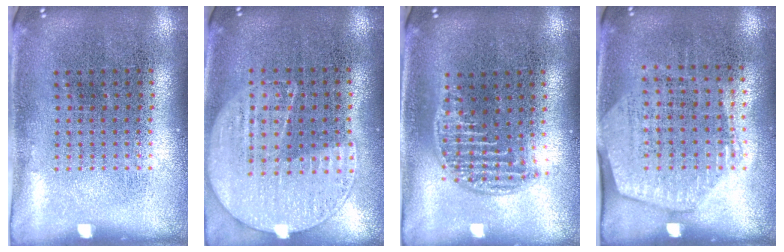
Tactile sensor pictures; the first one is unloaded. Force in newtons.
{"total": 1.1, "press": 1.0, "slide": 0.4}
{"total": 1.2, "press": 1.1, "slide": 0.6}
{"total": 1.5, "press": 1.4, "slide": 0.7}